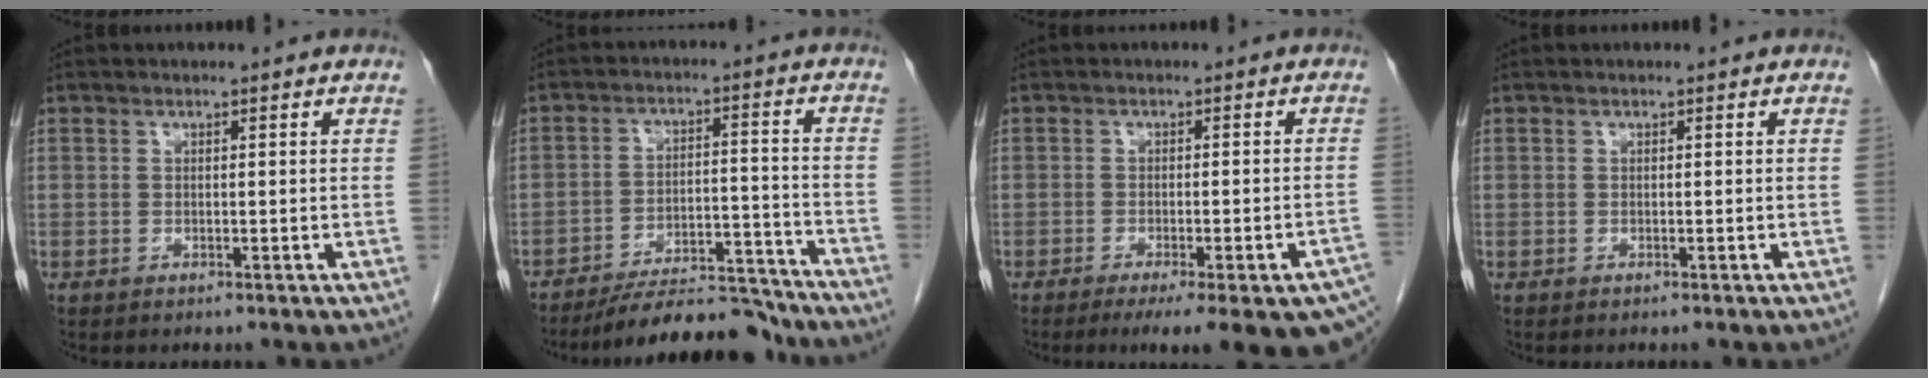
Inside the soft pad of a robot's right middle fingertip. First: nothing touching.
{"total": 12.4, "force": [-11.6, 2.1, 3.7], "torque": [-0.049, 0.016, -0.180]}
{"total": 16.9, "force": [-12.5, 2.4, 11.1], "torque": [-0.096, -0.015, -0.148]}
{"total": 0.0}